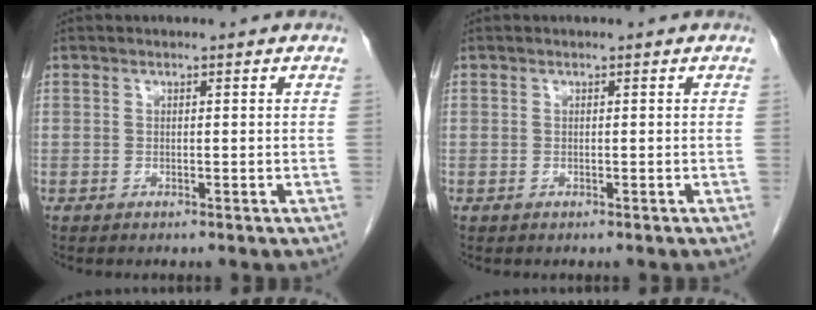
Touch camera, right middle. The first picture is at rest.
{"total": 0.0}